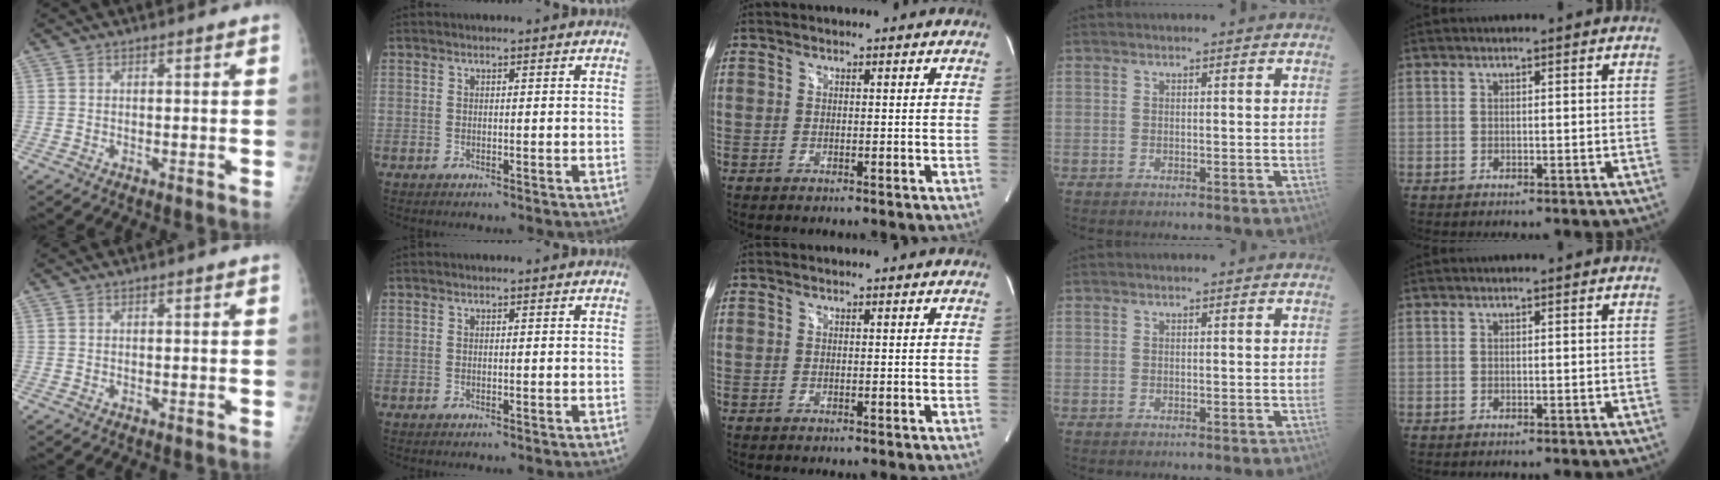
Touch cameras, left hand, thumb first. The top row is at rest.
{}